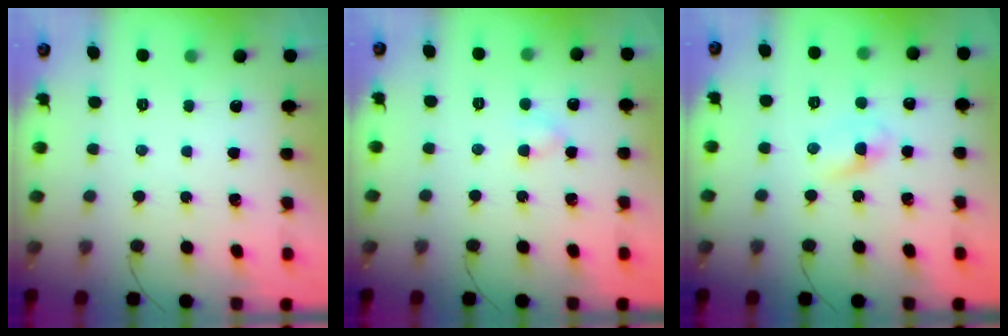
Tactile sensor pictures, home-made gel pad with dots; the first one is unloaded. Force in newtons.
{"total": 3.1, "press": 2.9, "slide": 1.1}
{"total": 2.9, "press": 2.6, "slide": 1.3}